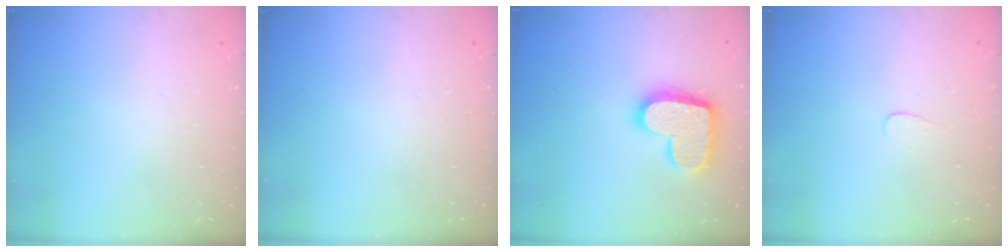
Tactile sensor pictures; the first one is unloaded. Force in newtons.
{"total": 0.0}
{"total": 17.5, "press": 17.5, "slide": 1.0}
{"total": 3.3, "press": 3.3, "slide": 0.3}